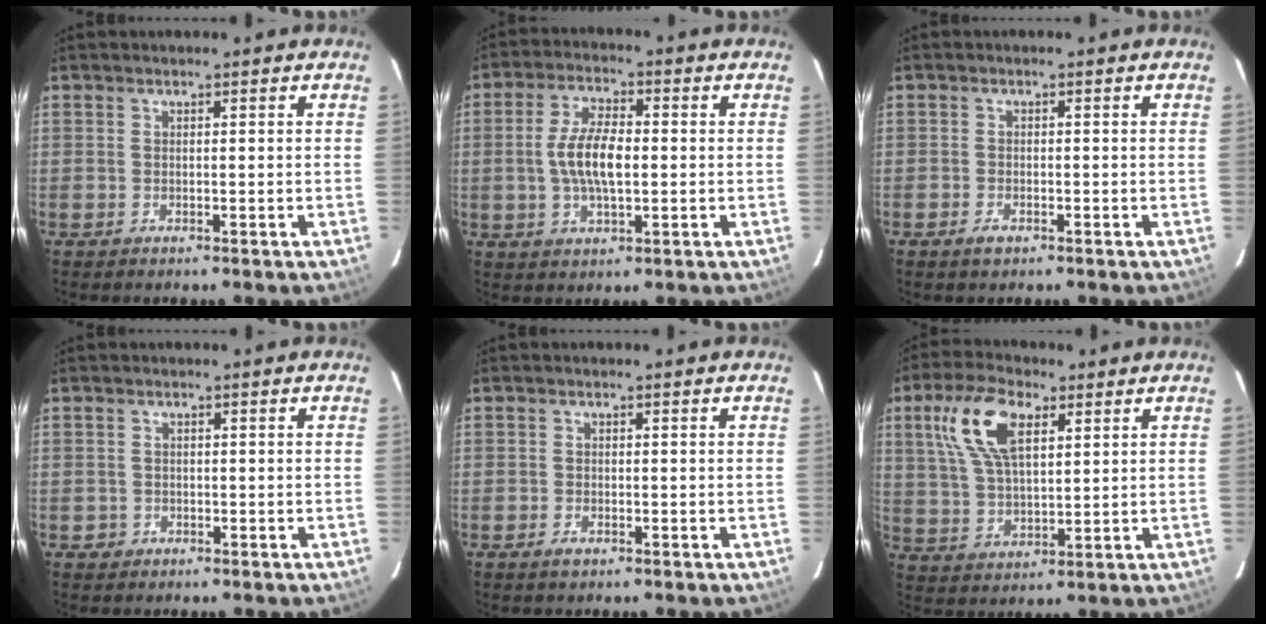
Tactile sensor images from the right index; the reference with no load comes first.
{"total": 8.5, "force": [-0.3, 3.4, 7.8], "torque": [-0.153, 0.007, -0.007]}
{"total": 1.5, "force": [-1.0, 0.7, 0.8], "torque": [-0.016, -0.002, -0.019]}
{"total": 1.6, "force": [-0.6, 1.5, 0.0], "torque": [-0.002, 0.006, -0.006]}
{"total": 1.3, "force": [-0.9, 0.6, 0.8], "torque": [-0.013, -0.002, -0.017]}
{"total": 12.1, "force": [5.1, 5.6, 9.4], "torque": [-0.189, 0.021, 0.100]}